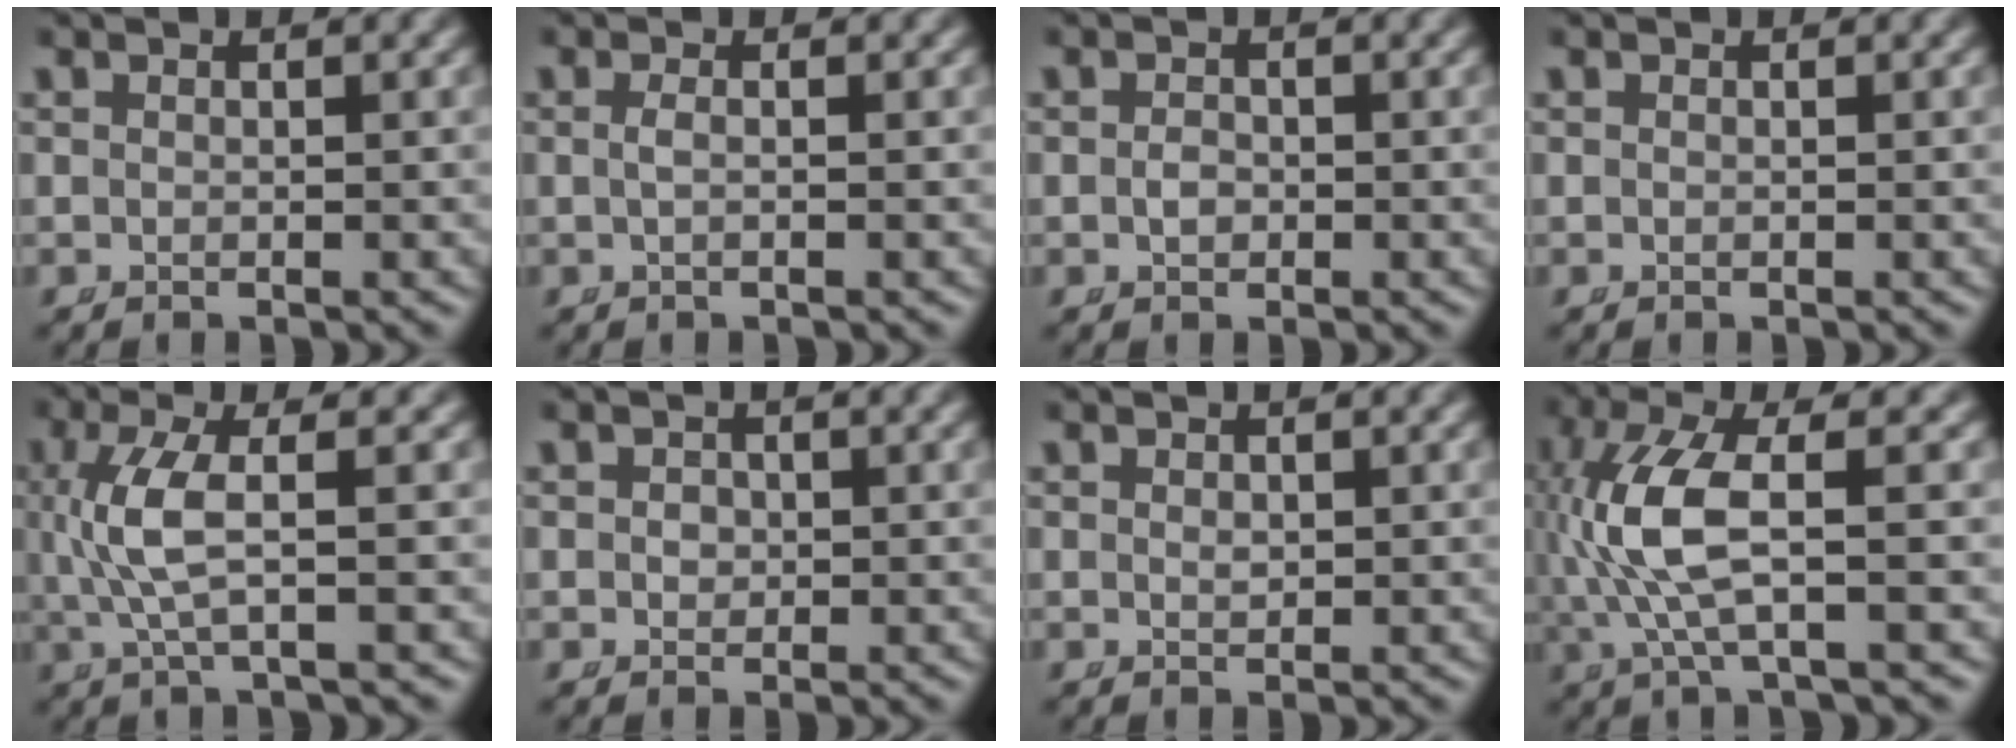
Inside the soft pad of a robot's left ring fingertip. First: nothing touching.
{"total": 0.8, "force": [-0.4, -0.4, 0.6], "torque": [-0.019, -0.008, -0.001]}
{"total": 0.8, "force": [-0.5, 0.5, 0.5], "torque": [-0.016, -0.008, -0.001]}
{"total": 0.0}
{"total": 4.5, "force": [0.2, 1.1, 4.4], "torque": [-0.103, 0.001, 0.011]}
{"total": 1.0, "force": [0.0, 0.9, 0.4], "torque": [-0.009, -0.008, 0.004]}
{"total": 0.5, "force": [0.0, 0.3, 0.4], "torque": [-0.011, -0.010, 0.007]}
{"total": 6.0, "force": [0.2, 1.8, 5.8], "torque": [-0.139, -0.001, 0.012]}